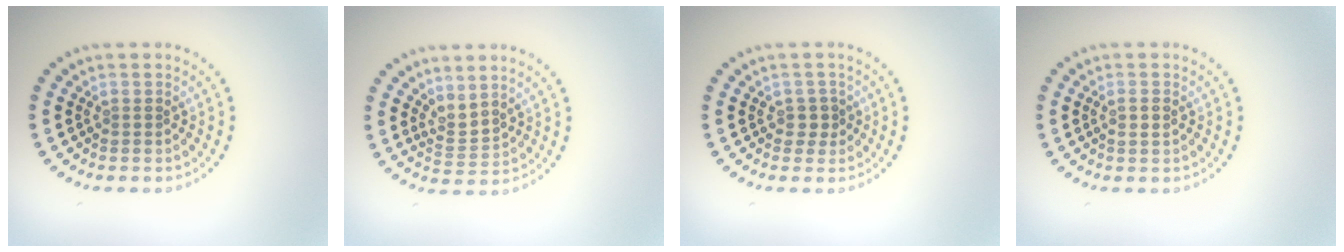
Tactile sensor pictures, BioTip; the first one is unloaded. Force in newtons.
{"total": 2.1, "press": 1.4, "slide": 1.5}
{"total": 1.3, "press": 1.1, "slide": 0.6}
{"total": 1.1, "press": 1.1, "slide": 0.3}